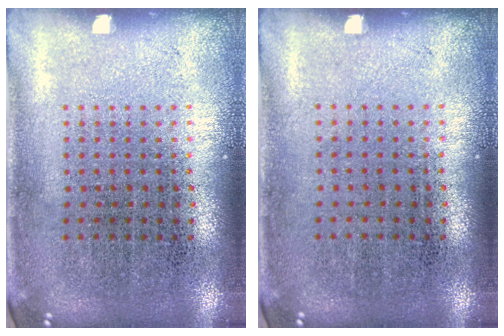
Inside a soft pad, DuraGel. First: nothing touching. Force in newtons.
{"total": 0.0}